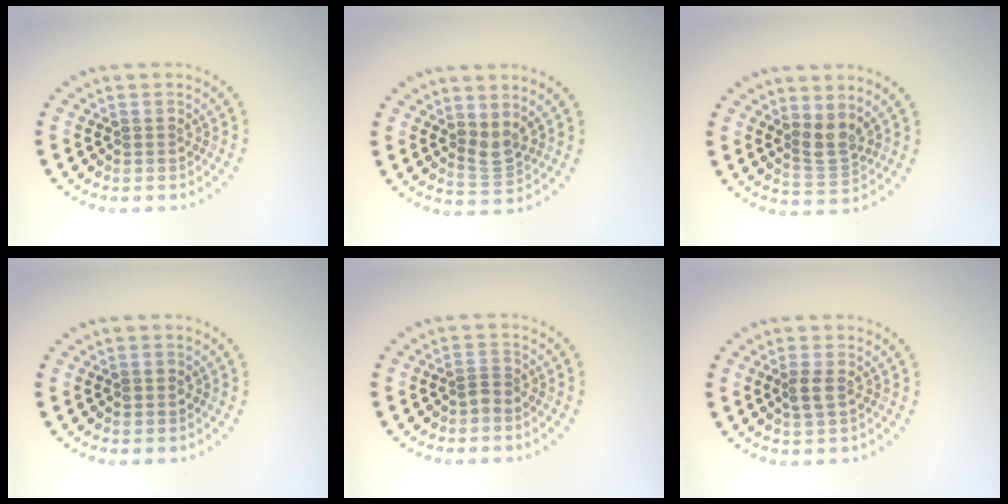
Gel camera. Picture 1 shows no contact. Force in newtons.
{"total": 1.9, "press": 1.6, "slide": 1.1}
{"total": 2.7, "press": 2.2, "slide": 1.5}
{"total": 0.9, "press": 0.9, "slide": 0.1}
{"total": 0.8, "press": 0.5, "slide": 0.7}
{"total": 1.3, "press": 1.3, "slide": 0.3}